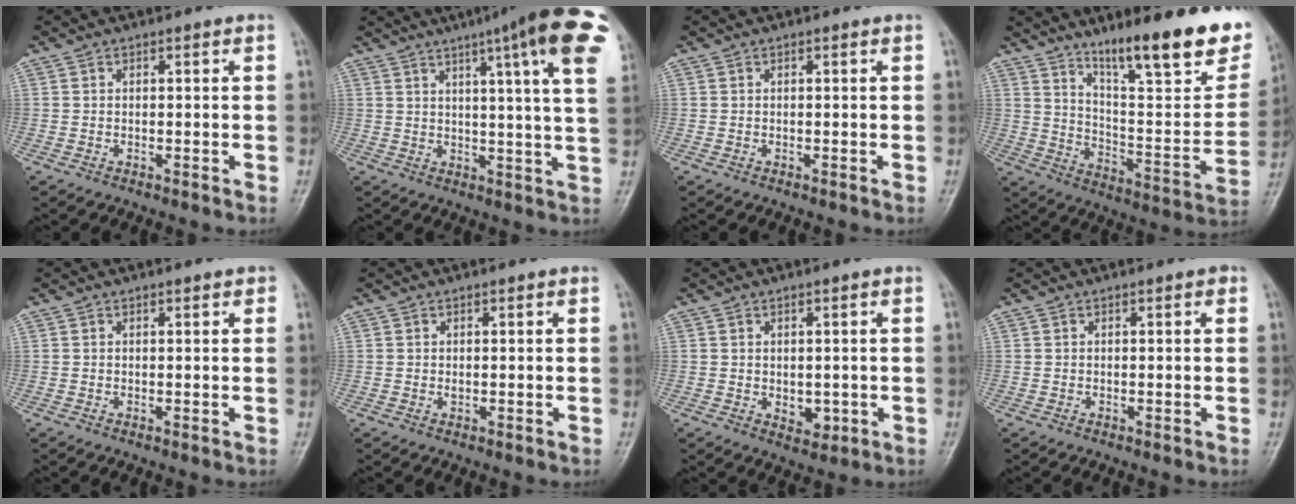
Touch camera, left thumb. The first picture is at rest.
{"total": 19.5, "force": [9.9, 2.2, 16.6], "torque": [-0.216, -0.018, 0.111]}
{"total": 0.0}
{"total": 24.2, "force": [16.1, 5.3, 17.3], "torque": [-0.213, -0.082, 0.253]}
{"total": 1.1, "force": [0.7, 0.5, 0.8], "torque": [-0.006, 0.000, 0.006]}
{"total": 0.7, "force": [0.2, 0.4, 0.5], "torque": [-0.004, 0.000, 0.003]}
{"total": 3.5, "force": [-0.3, 2.4, 2.4], "torque": [-0.020, -0.005, 0.006]}
{"total": 0.6, "force": [0.3, 0.3, 0.5], "torque": [-0.004, 0.001, 0.000]}